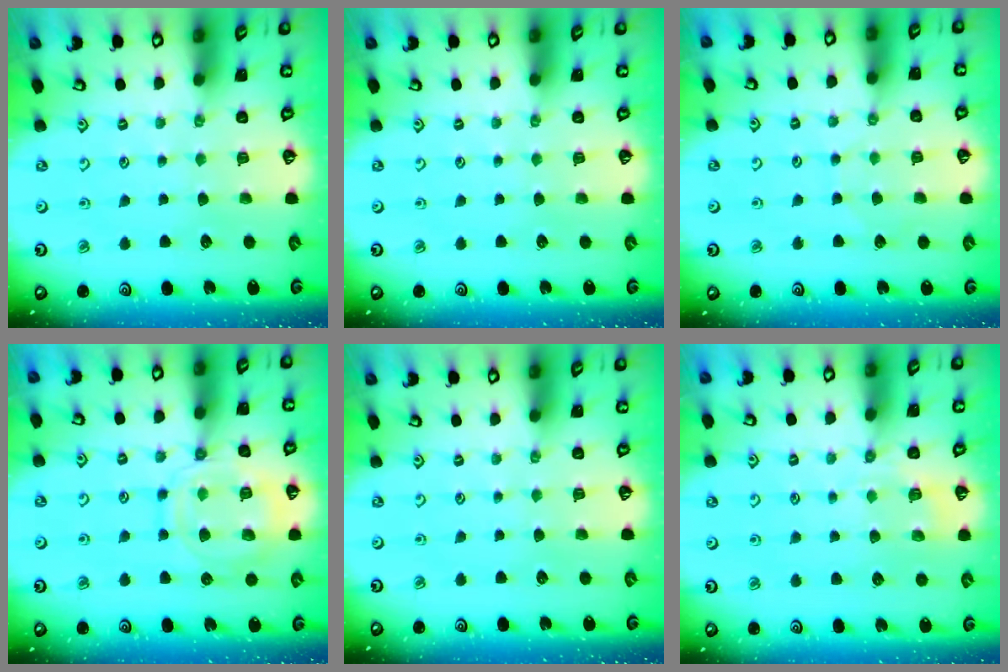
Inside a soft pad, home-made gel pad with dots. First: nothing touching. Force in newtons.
{"total": 0.0}
{"total": 4.7, "press": 4.6, "slide": 0.5}
{"total": 14.6, "press": 14.5, "slide": 1.4}
{"total": 0.0}
{"total": 5.0, "press": 4.7, "slide": 1.5}